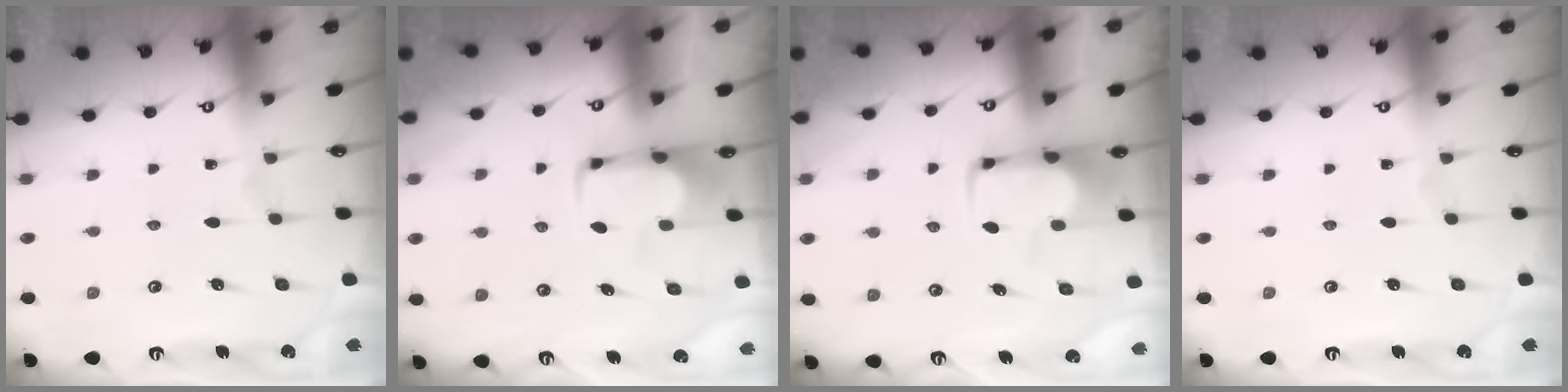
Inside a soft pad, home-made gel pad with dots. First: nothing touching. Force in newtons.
{"total": 2.0, "press": 2.0, "slide": 0.4}
{"total": 2.1, "press": 2.0, "slide": 0.4}
{"total": 0.0}